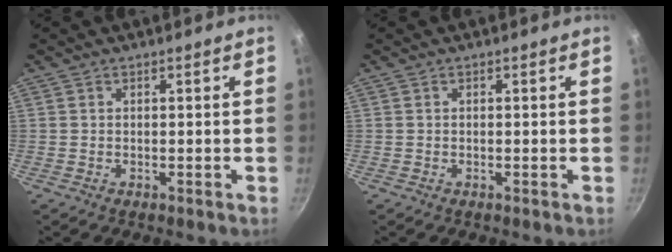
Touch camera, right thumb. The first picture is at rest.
{"total": 0.0}